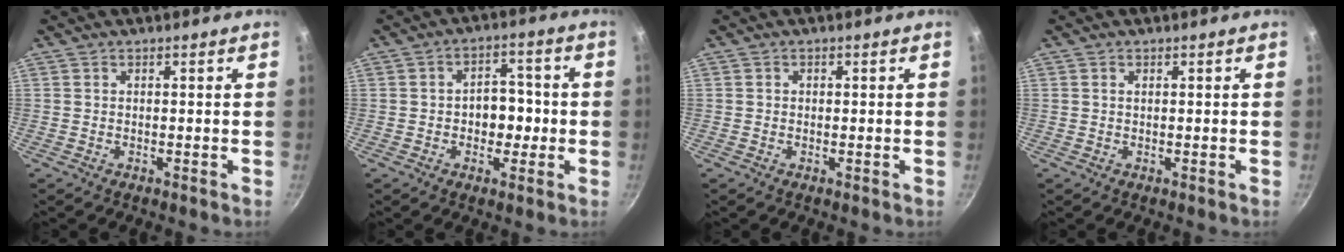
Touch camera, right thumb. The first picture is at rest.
{"total": 6.9, "force": [-0.8, 5.1, 4.6], "torque": [-0.020, 0.016, -0.015]}
{"total": 0.6, "force": [0.1, 0.6, 0.2], "torque": [-0.001, 0.002, 0.001]}
{"total": 0.7, "force": [0.3, 0.4, 0.5], "torque": [-0.009, 0.002, 0.005]}